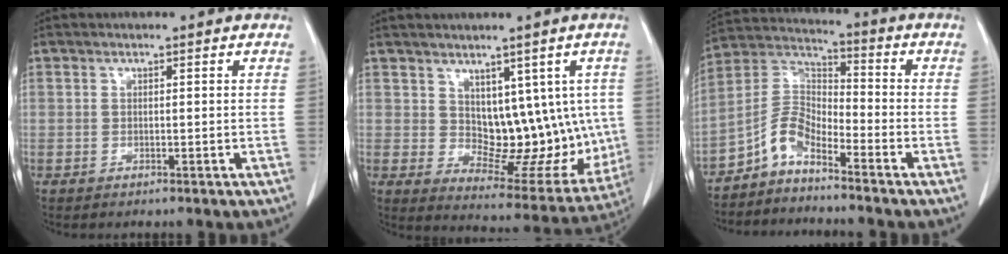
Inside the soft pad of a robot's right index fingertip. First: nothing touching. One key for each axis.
{"total": 12.2, "fx": 2.2, "fy": 7.3, "fz": 9.5, "tx": -0.097, "ty": 0.010, "tz": 0.055}
{"total": 6.8, "fx": -5.1, "fy": 2.2, "fz": 3.9, "tx": -0.091, "ty": 0.016, "tz": -0.107}